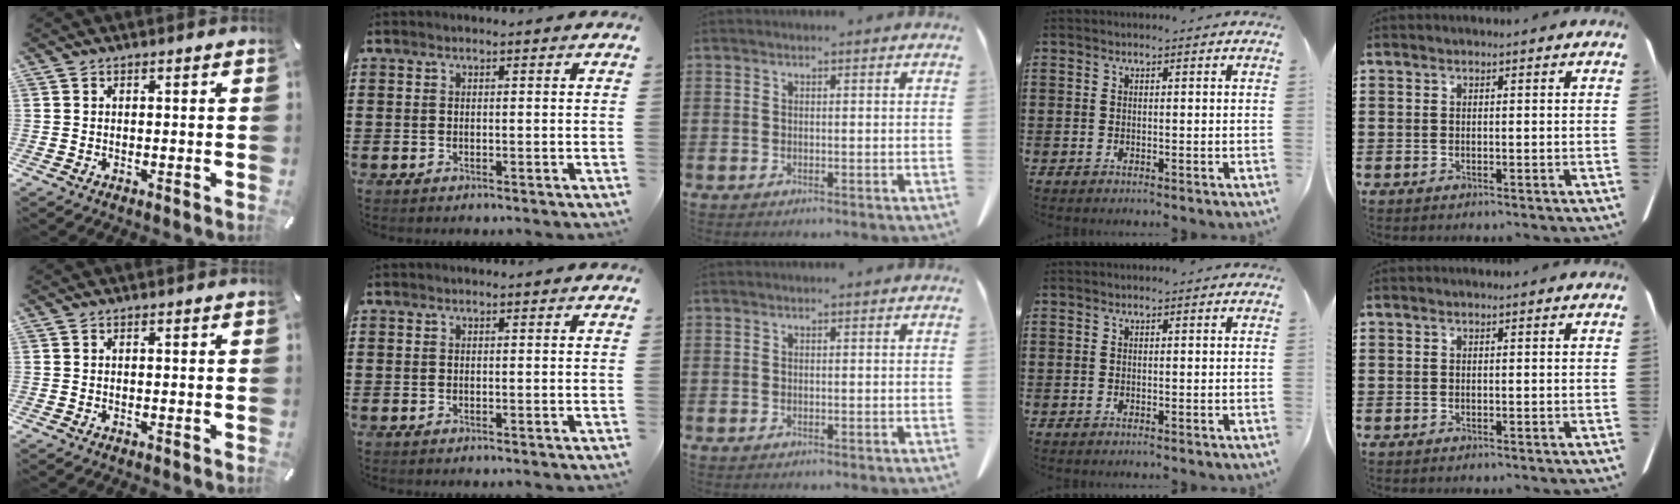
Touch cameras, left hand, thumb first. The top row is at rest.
{}